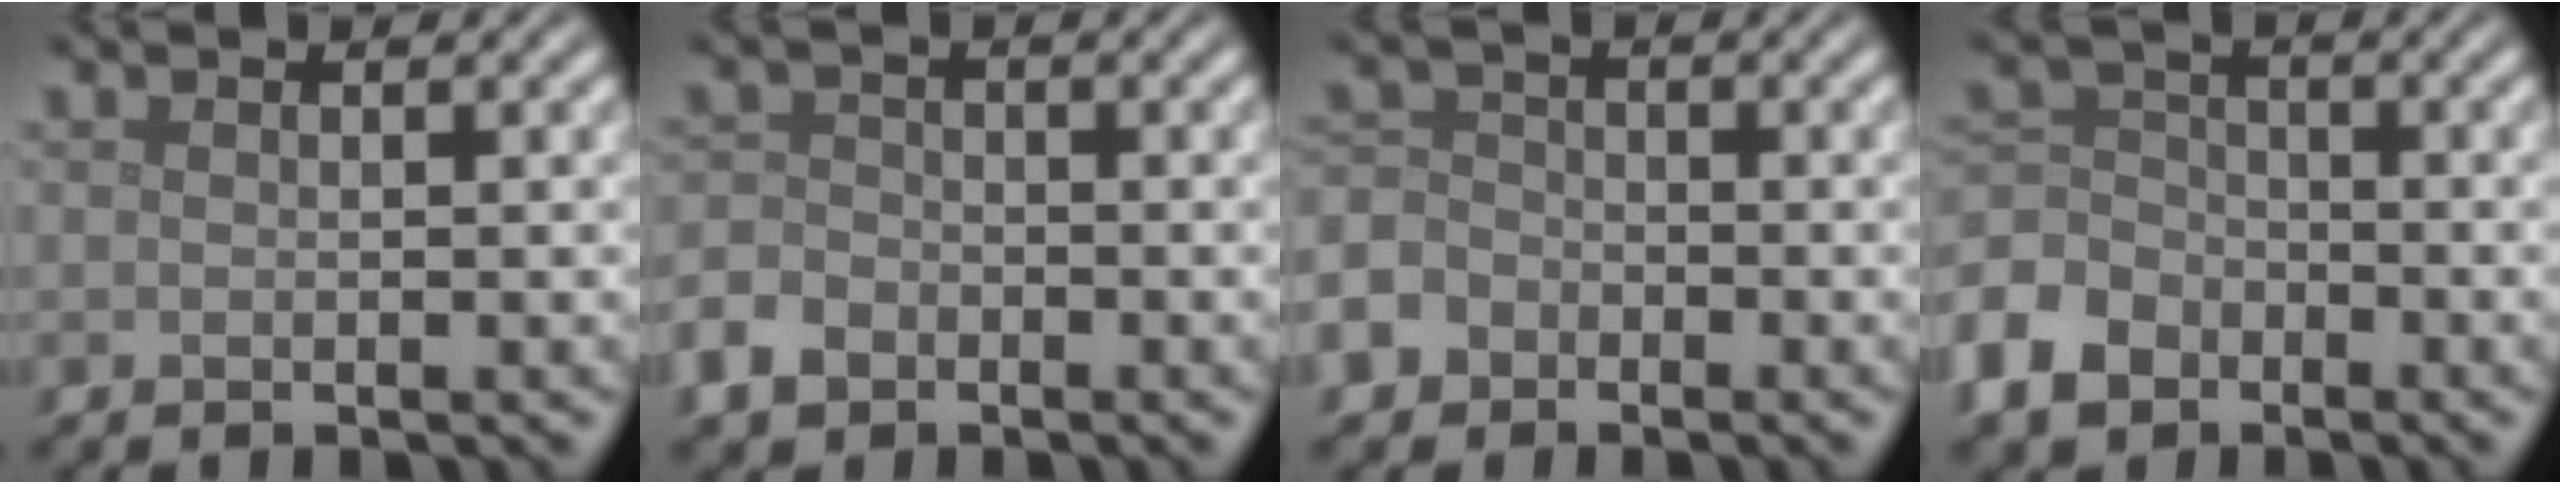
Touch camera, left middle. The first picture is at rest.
{"total": 2.8, "force": [-1.7, 2.0, 1.0], "torque": [-0.020, -0.001, -0.040]}
{"total": 5.0, "force": [-3.1, 3.7, 1.2], "torque": [-0.016, -0.006, -0.062]}
{"total": 5.8, "force": [-3.7, 3.9, 2.2], "torque": [-0.055, 0.002, -0.092]}